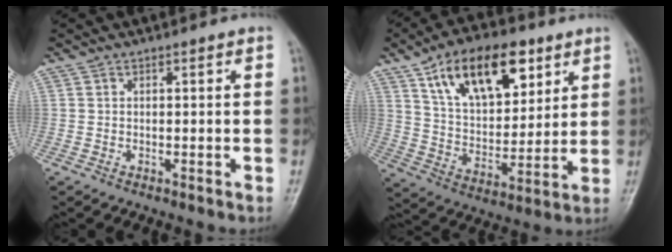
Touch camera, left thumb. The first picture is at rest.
{"total": 18.5, "force": [9.7, 9.5, 12.5], "torque": [-0.160, -0.038, 0.172]}